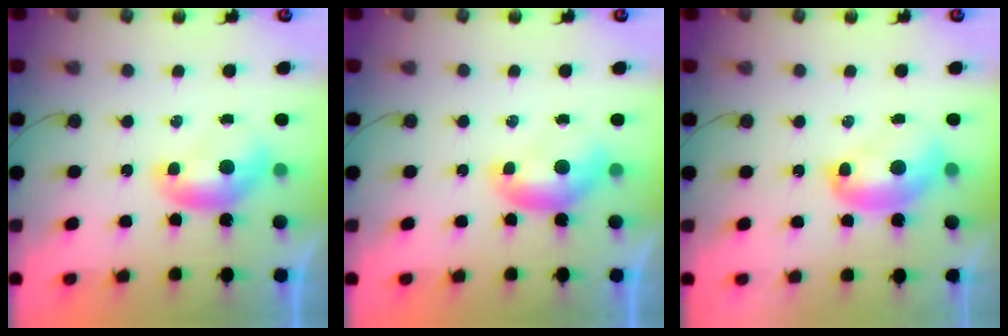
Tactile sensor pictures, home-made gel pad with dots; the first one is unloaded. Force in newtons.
{"total": 0.0}
{"total": 3.6, "press": 3.6, "slide": 0.2}